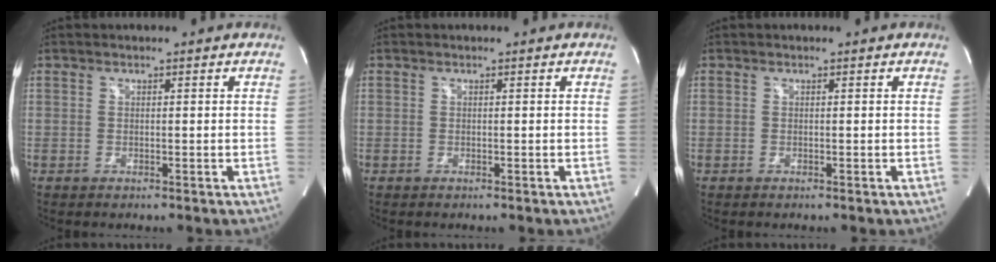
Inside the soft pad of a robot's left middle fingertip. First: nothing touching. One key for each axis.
{"total": 0.0}
{"total": 0.0}